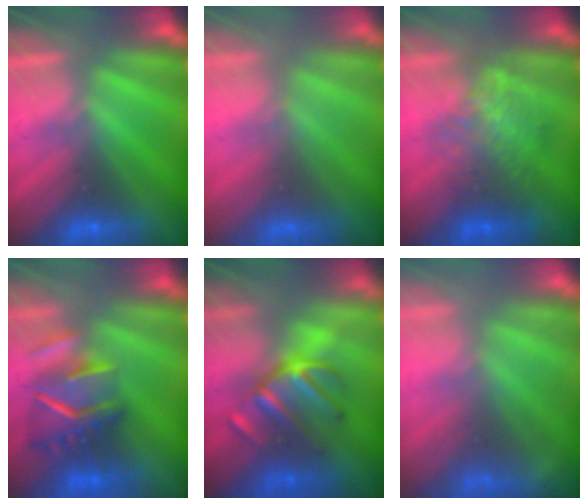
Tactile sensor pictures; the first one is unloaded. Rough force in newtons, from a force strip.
{"total": 2.8}
{"total": 2.2}
{"total": 5.6}
{"total": 2.8}
{"total": 1.4}